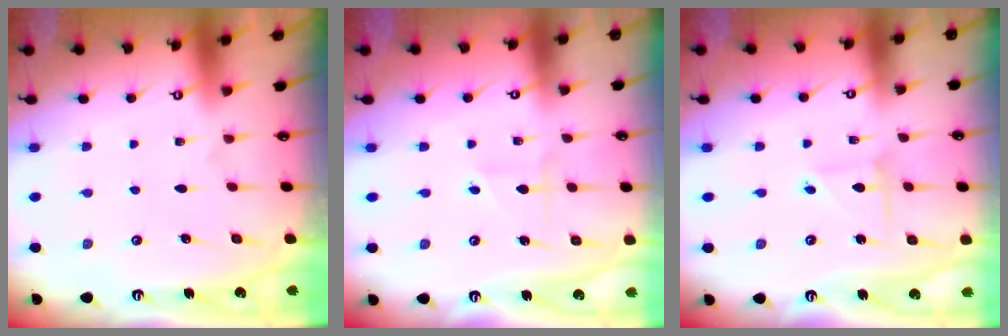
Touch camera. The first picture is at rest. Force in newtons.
{"total": 2.3, "press": 2.3, "slide": 0.2}
{"total": 2.3, "press": 2.3, "slide": 0.3}